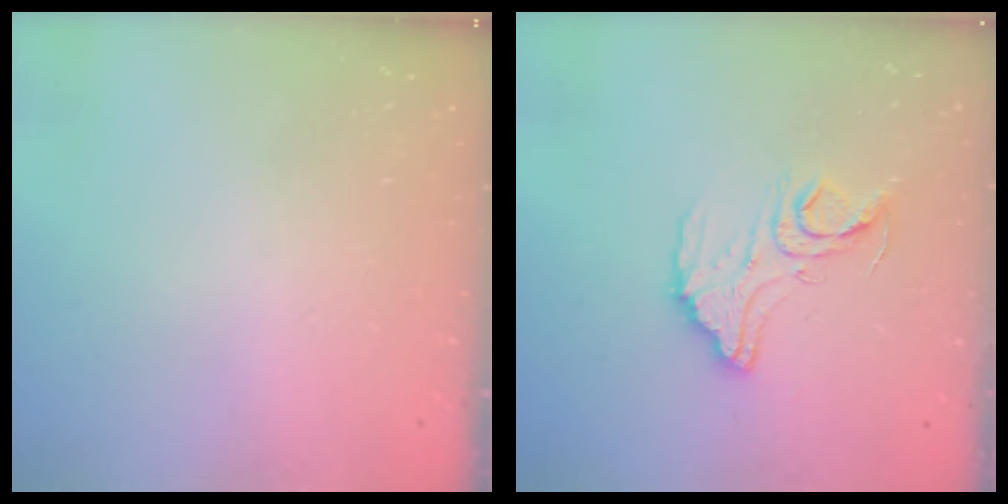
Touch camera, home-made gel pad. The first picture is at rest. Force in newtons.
{"total": 13.5, "press": 13.4, "slide": 1.0}